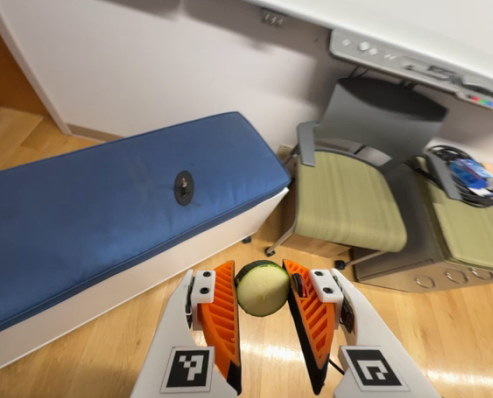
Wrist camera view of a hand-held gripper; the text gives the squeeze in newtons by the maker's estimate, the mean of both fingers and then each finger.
{"total": 10.0, "left": 10.0, "right": 9.9}